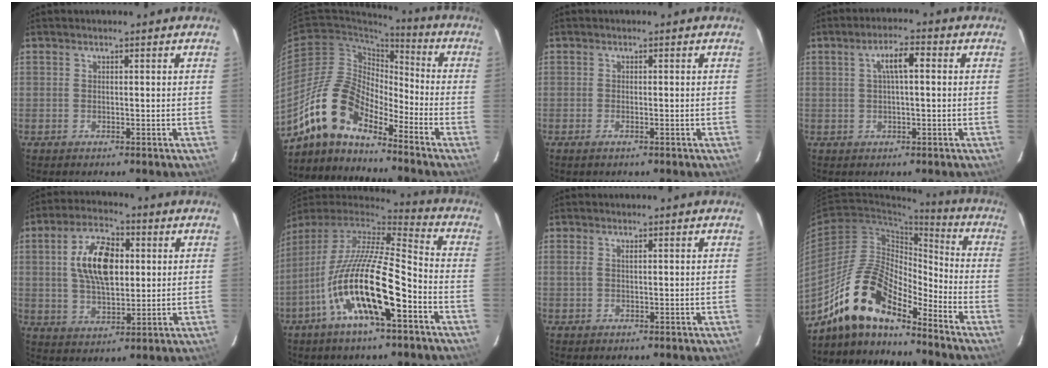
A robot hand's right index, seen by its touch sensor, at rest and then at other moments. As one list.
[{"total": 13.8, "force": [-10.9, 5.0, 6.8], "torque": [-0.126, 0.011, -0.223]}, {"total": 1.2, "force": [-0.8, 0.1, 0.9], "torque": [-0.018, 0.000, -0.015]}, {"total": 4.7, "force": [0.9, 1.1, 4.5], "torque": [-0.082, 0.013, 0.017]}, {"total": 12.3, "force": [2.3, 6.3, 10.2], "torque": [-0.189, 0.016, 0.043]}, {"total": 20.0, "force": [-8.3, 4.7, 17.5], "torque": [-0.317, -0.034, -0.160]}, {"total": 1.1, "force": [0.4, 0.5, 1.0], "torque": [-0.022, 0.002, 0.006]}, {"total": 15.8, "force": [-12.4, 5.0, 8.4], "torque": [-0.155, 0.005, -0.244]}]